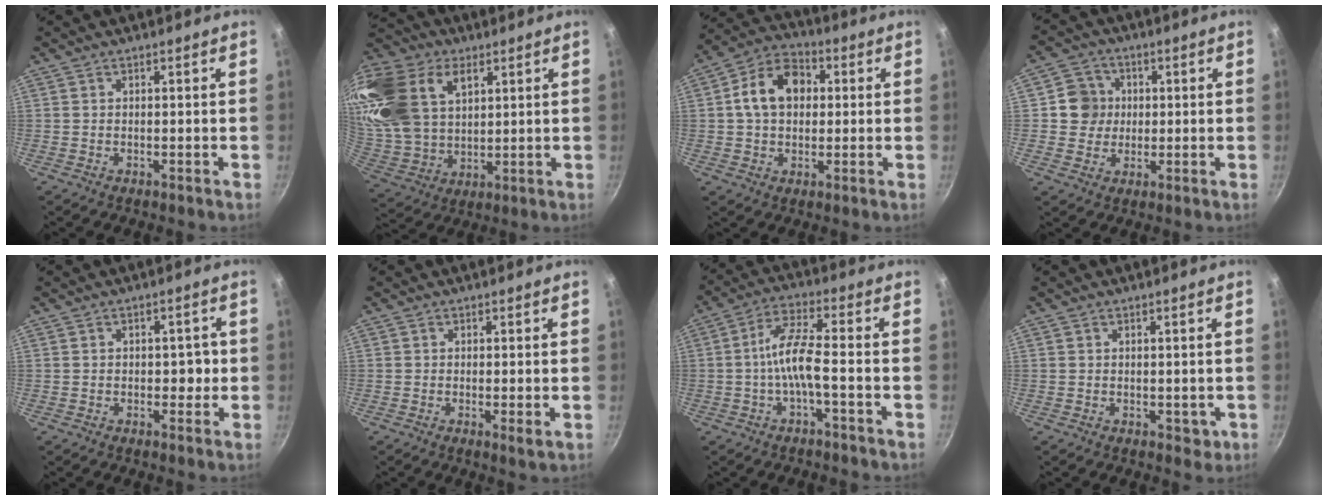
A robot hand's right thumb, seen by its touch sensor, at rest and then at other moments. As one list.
[{"total": 25.4, "force": [10.0, 16.9, 16.2], "torque": [-0.352, 0.008, 0.195]}, {"total": 11.7, "force": [1.6, 8.7, 7.7], "torque": [-0.100, 0.023, 0.010]}, {"total": 6.8, "force": [0.8, 6.5, 1.8], "torque": [0.010, 0.006, 0.002]}, {"total": 2.9, "force": [-0.2, 2.2, 2.0], "torque": [-0.001, 0.008, -0.005]}, {"total": 1.4, "force": [0.0, 0.4, 1.4], "torque": [-0.024, -0.009, -0.003]}, {"total": 7.4, "force": [-2.1, 1.7, 6.9], "torque": [-0.148, 0.031, -0.047]}, {"total": 2.3, "force": [0.2, 1.8, 1.4], "torque": [-0.012, 0.000, 0.007]}]